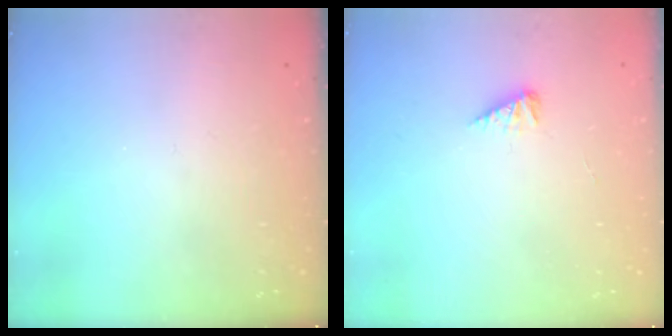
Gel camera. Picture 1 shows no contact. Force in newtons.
{"total": 3.1, "press": 3.1, "slide": 0.4}